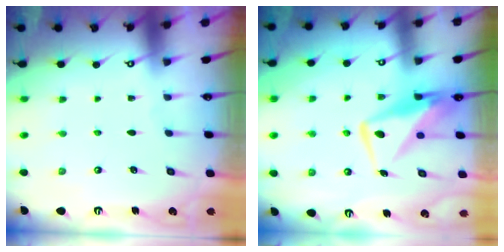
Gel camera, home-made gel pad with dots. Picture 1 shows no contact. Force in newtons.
{"total": 11.5, "press": 11.5, "slide": 1.0}